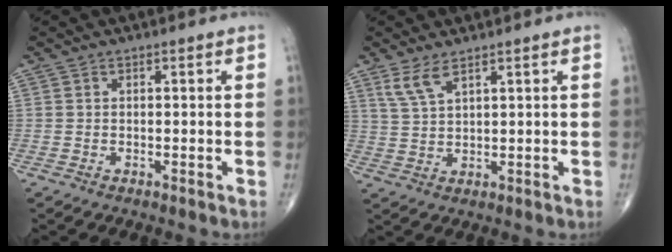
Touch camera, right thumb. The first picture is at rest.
{"total": 4.2, "force": [2.8, 1.2, 2.9], "torque": [-0.065, -0.011, 0.066]}